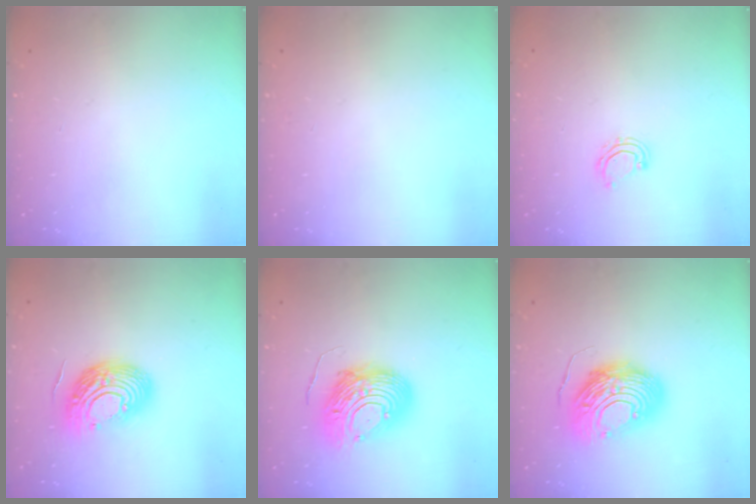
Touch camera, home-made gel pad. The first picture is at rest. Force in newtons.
{"total": 0.0}
{"total": 4.5, "press": 4.4, "slide": 0.4}
{"total": 15.0, "press": 14.9, "slide": 1.5}
{"total": 14.4, "press": 14.4, "slide": 1.2}
{"total": 16.1, "press": 16.0, "slide": 1.6}